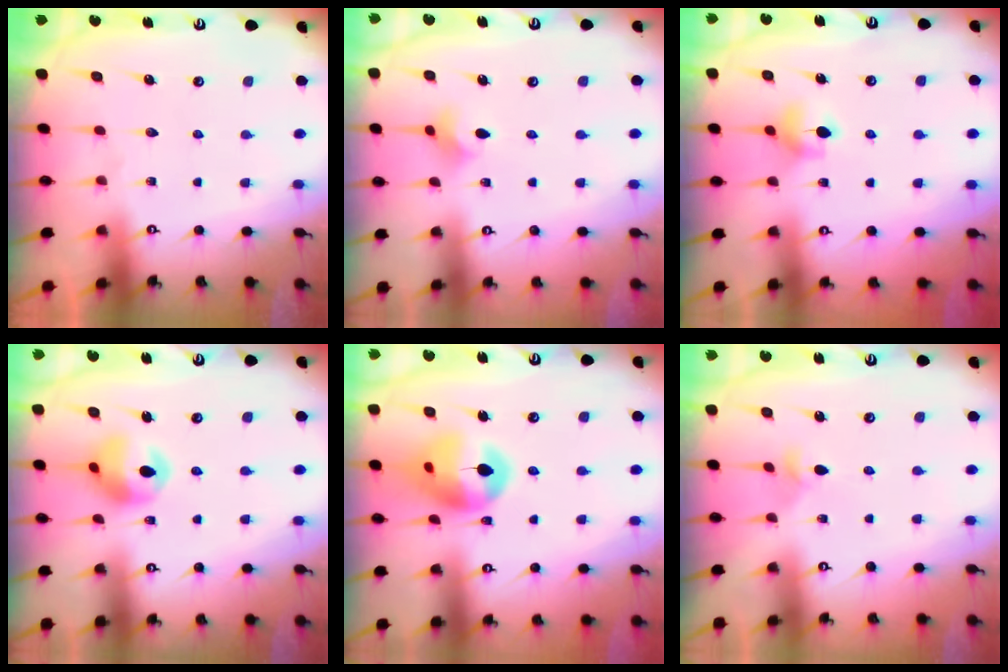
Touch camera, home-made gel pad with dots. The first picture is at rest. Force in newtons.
{"total": 4.2, "press": 4.1, "slide": 0.8}
{"total": 5.2, "press": 5.1, "slide": 0.9}
{"total": 12.5, "press": 11.9, "slide": 3.8}
{"total": 14.0, "press": 13.9, "slide": 1.9}
{"total": 3.7, "press": 3.6, "slide": 0.7}